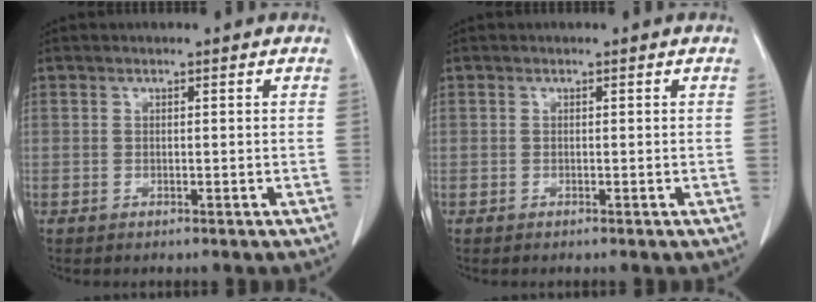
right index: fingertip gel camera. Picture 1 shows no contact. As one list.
[{"total": 0.0}]